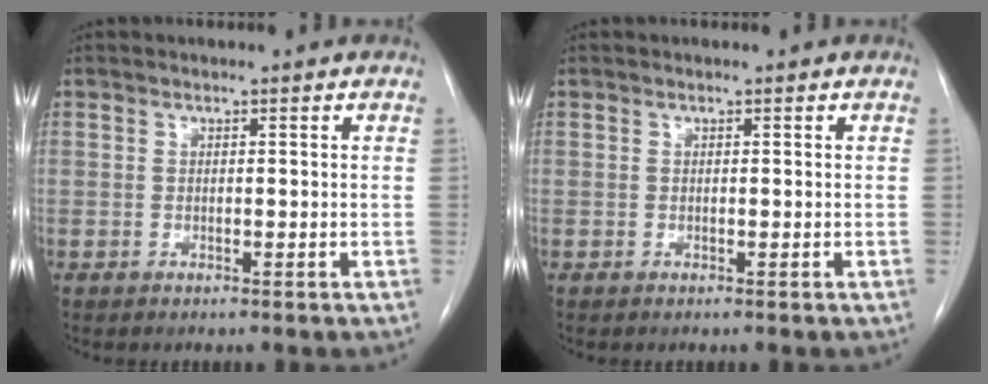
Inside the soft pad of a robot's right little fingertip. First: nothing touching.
{"total": 0.0}